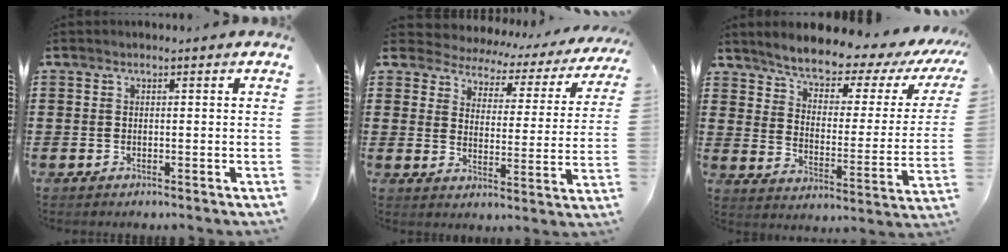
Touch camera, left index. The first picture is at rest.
{"total": 3.2, "force": [3.0, 1.2, 0.1], "torque": [-0.028, -0.026, 0.042]}
{"total": 5.2, "force": [4.9, 0.9, 1.8], "torque": [-0.057, -0.047, 0.075]}